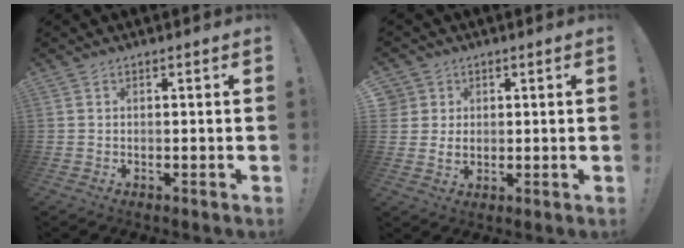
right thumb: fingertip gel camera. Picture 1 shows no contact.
{"total": 4.1, "force": [1.5, 3.7, 0.8], "torque": [-0.020, -0.005, 0.028]}